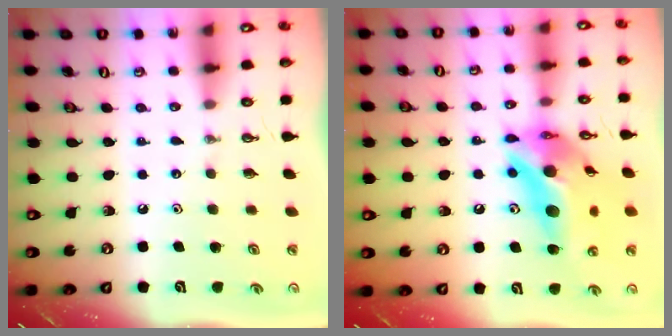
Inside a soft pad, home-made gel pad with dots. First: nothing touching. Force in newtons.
{"total": 20.2, "press": 19.9, "slide": 3.7}